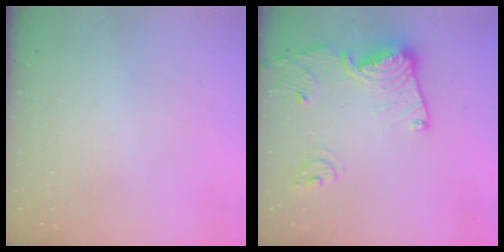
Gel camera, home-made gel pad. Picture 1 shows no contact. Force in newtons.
{"total": 16.7, "press": 16.6, "slide": 1.6}